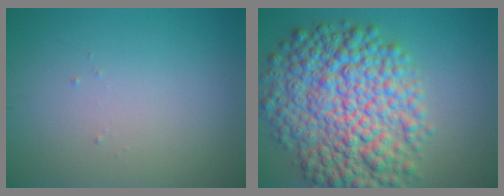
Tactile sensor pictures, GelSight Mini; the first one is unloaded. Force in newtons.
{"total": 11.5, "press": 11.5, "slide": 0.2}